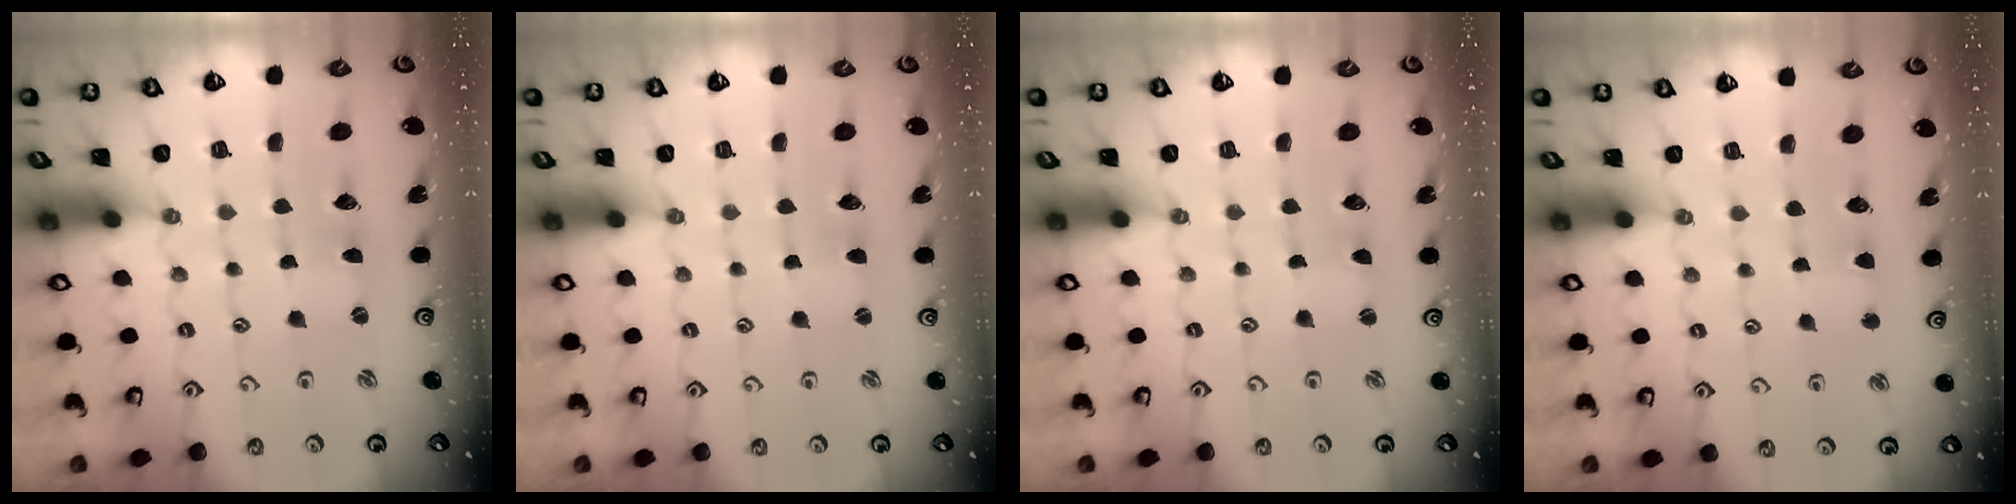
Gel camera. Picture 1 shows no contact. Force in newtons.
{"total": 1.0, "press": 0.9, "slide": 0.2}
{"total": 0.0}
{"total": 2.2, "press": 2.2, "slide": 0.2}